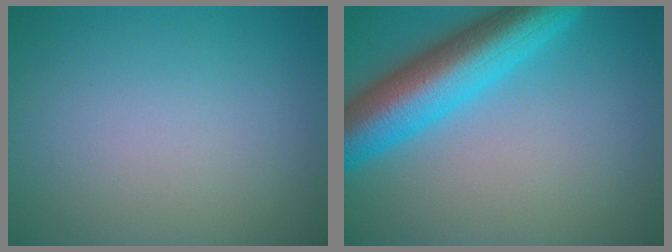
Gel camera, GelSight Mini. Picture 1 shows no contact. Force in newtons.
{"total": 9.0, "press": 9.0, "slide": 0.4}